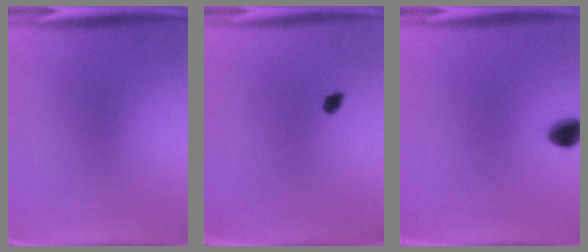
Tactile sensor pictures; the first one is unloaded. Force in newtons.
{"total": 1.5}
{"total": 4.7}